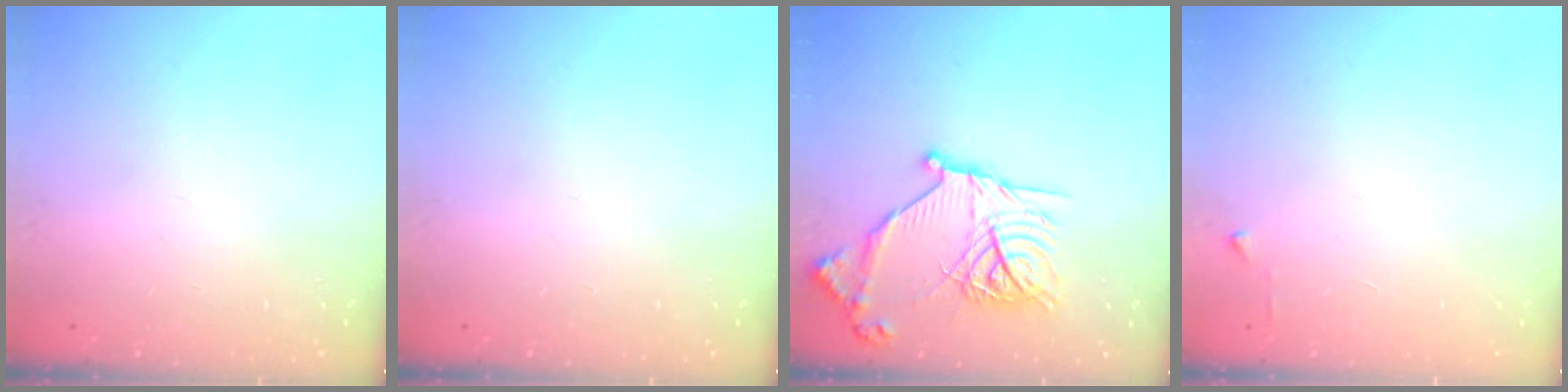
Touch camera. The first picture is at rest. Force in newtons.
{"total": 0.0}
{"total": 18.2, "press": 18.2, "slide": 1.1}
{"total": 3.2, "press": 3.1, "slide": 0.4}